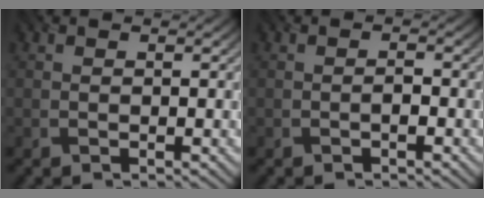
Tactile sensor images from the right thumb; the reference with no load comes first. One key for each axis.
{"total": 1.0, "fx": -0.5, "fy": 0.3, "fz": 0.8, "tx": -0.014, "ty": 0.003, "tz": -0.009}